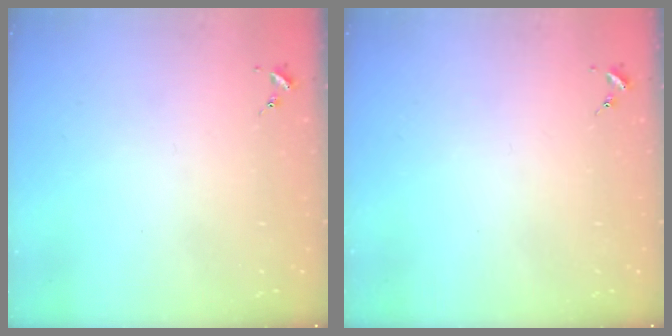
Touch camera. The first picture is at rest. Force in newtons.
{"total": 0.0}